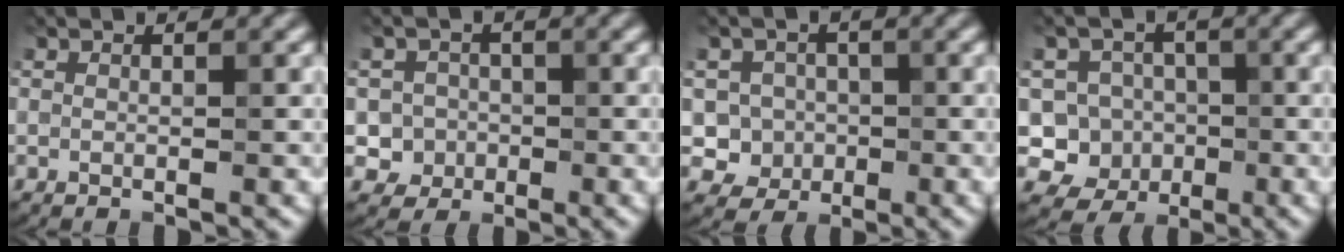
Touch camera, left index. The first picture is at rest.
{"total": 3.3, "force": [-0.9, 3.2, 0.4], "torque": [0.023, 0.001, -0.026]}
{"total": 3.4, "force": [-0.6, 3.3, 0.7], "torque": [0.007, 0.005, -0.023]}
{"total": 5.2, "force": [-1.4, 4.9, 1.3], "torque": [0.004, 0.009, -0.045]}